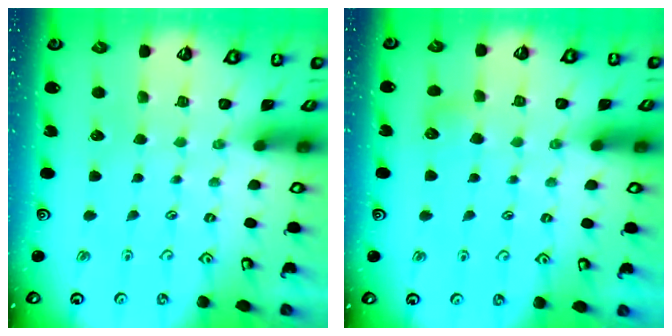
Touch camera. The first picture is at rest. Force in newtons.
{"total": 6.0, "press": 5.9, "slide": 0.5}